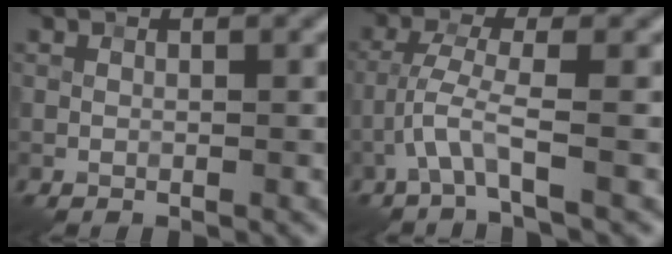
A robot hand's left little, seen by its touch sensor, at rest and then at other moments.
{"total": 3.0, "force": [-1.5, 0.0, 2.6], "torque": [-0.056, 0.011, -0.039]}